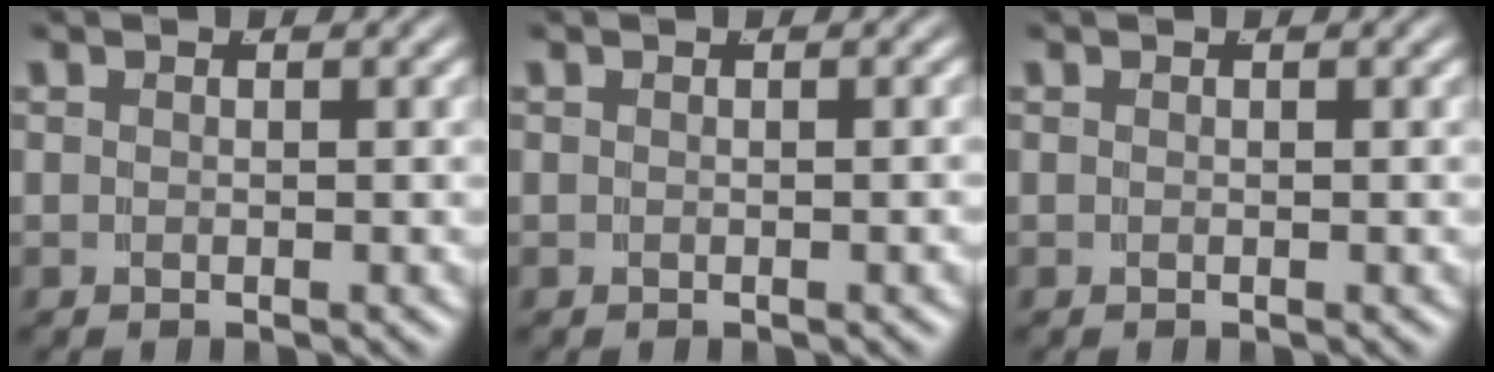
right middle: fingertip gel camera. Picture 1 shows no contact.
{"total": 0.0}
{"total": 0.0}